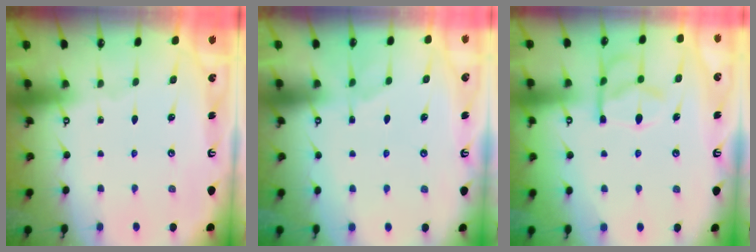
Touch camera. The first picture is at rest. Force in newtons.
{"total": 1.2, "press": 0.6, "slide": 1.1}
{"total": 9.4, "press": 9.3, "slide": 1.5}